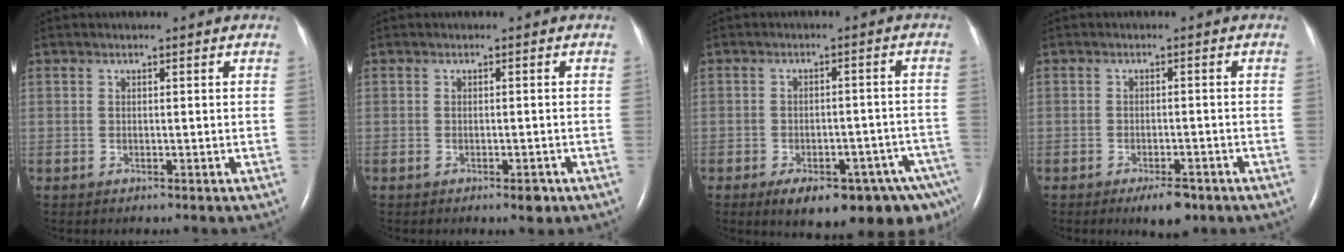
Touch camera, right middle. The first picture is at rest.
{"total": 1.8, "force": [-1.1, 0.6, 1.3], "torque": [-0.018, 0.000, -0.012]}
{"total": 16.8, "force": [-11.4, 5.8, 10.8], "torque": [-0.093, 0.019, -0.140]}
{"total": 4.1, "force": [-2.7, 1.3, 2.7], "torque": [-0.044, -0.002, -0.037]}